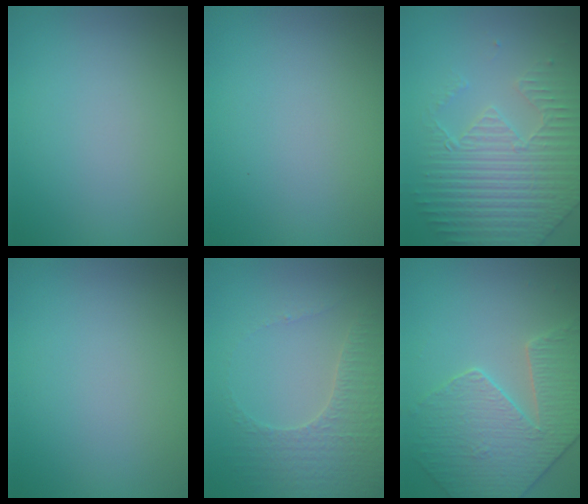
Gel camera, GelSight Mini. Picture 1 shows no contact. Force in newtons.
{"total": 0.0}
{"total": 4.7, "press": 4.6, "slide": 1.1}
{"total": 0.0}
{"total": 3.3, "press": 3.2, "slide": 0.8}
{"total": 4.4, "press": 4.4, "slide": 0.2}